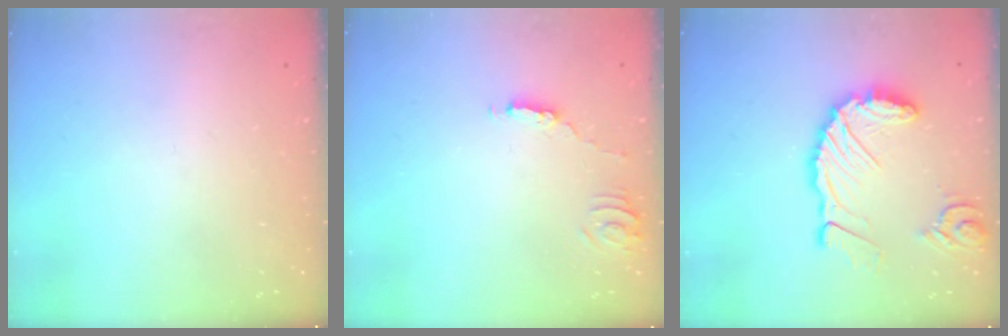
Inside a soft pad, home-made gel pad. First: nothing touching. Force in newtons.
{"total": 2.5, "press": 2.5, "slide": 0.2}
{"total": 15.3, "press": 15.2, "slide": 1.8}